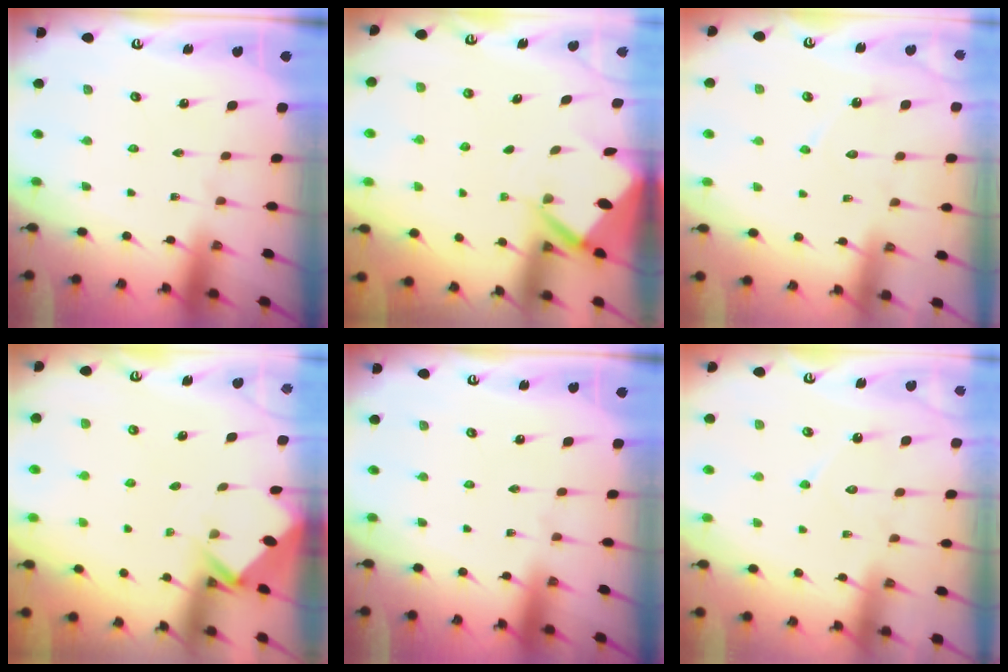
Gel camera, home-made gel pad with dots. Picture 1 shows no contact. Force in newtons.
{"total": 4.2, "press": 4.2, "slide": 0.3}
{"total": 6.2, "press": 6.2, "slide": 0.4}
{"total": 2.7, "press": 2.7, "slide": 0.2}
{"total": 0.0}
{"total": 7.1, "press": 7.1, "slide": 0.6}